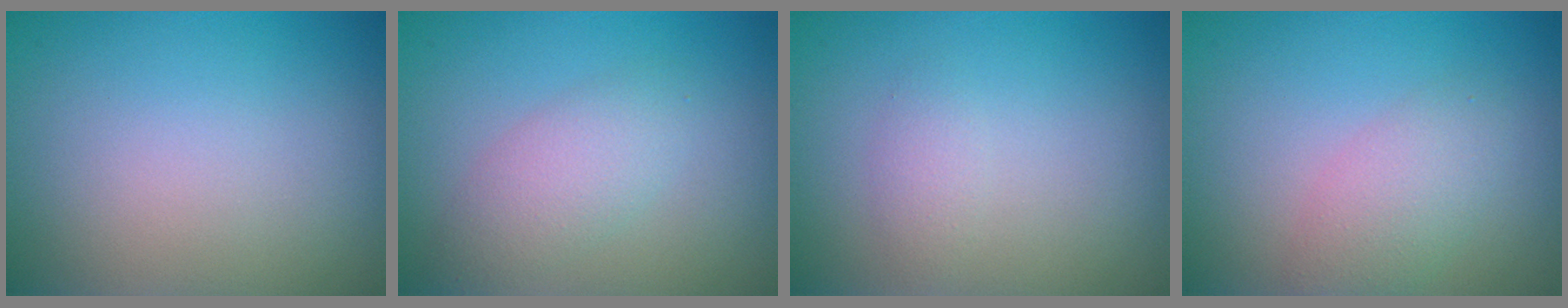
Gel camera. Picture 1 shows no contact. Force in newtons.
{"total": 2.8, "press": 2.8, "slide": 0.2}
{"total": 1.1, "press": 1.1, "slide": 0.0}
{"total": 2.8, "press": 2.8, "slide": 0.0}